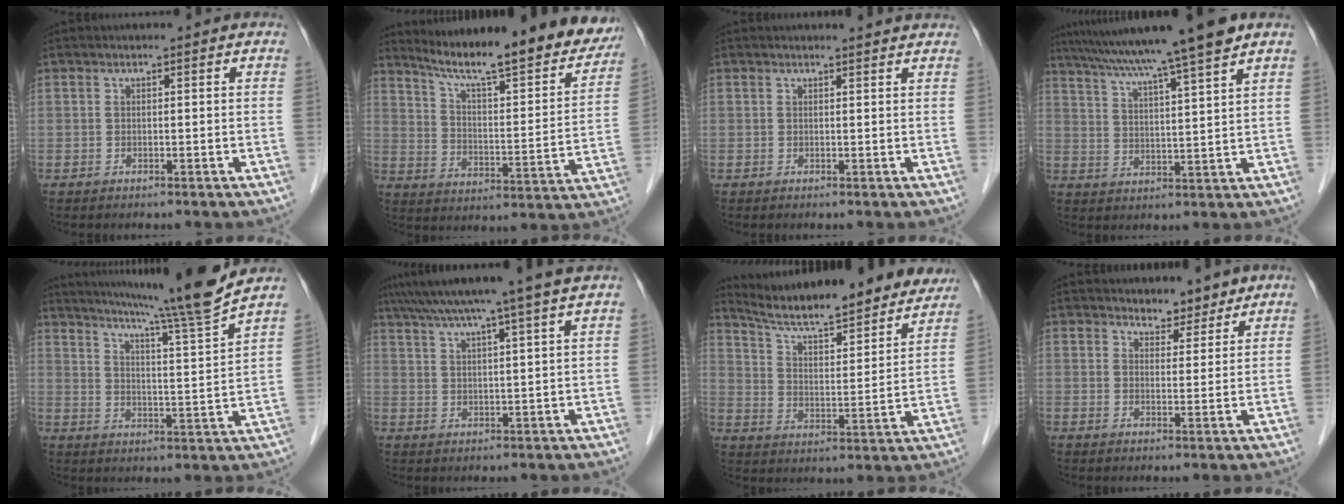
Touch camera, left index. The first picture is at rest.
{"total": 23.2, "force": [20.2, 2.7, 11.1], "torque": [-0.167, -0.043, 0.279]}
{"total": 3.2, "force": [3.2, 0.0, 0.6], "torque": [-0.012, 0.004, 0.027]}
{"total": 15.1, "force": [12.2, -1.8, 8.7], "torque": [-0.149, 0.011, 0.182]}
{"total": 15.8, "force": [13.6, -3.1, 7.4], "torque": [-0.125, -0.043, 0.188]}
{"total": 11.8, "force": [9.8, -2.3, 6.2], "torque": [-0.105, 0.005, 0.137]}
{"total": 22.3, "force": [20.2, 3.2, 8.9], "torque": [-0.134, -0.017, 0.282]}
{"total": 3.6, "force": [3.2, 1.5, 0.5], "torque": [-0.003, -0.001, 0.045]}